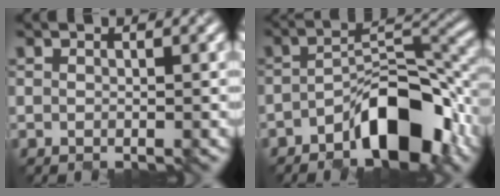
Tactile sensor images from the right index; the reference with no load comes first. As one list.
[{"total": 8.8, "force": [-4.8, 3.5, 6.4], "torque": [-0.096, 0.017, -0.082]}]